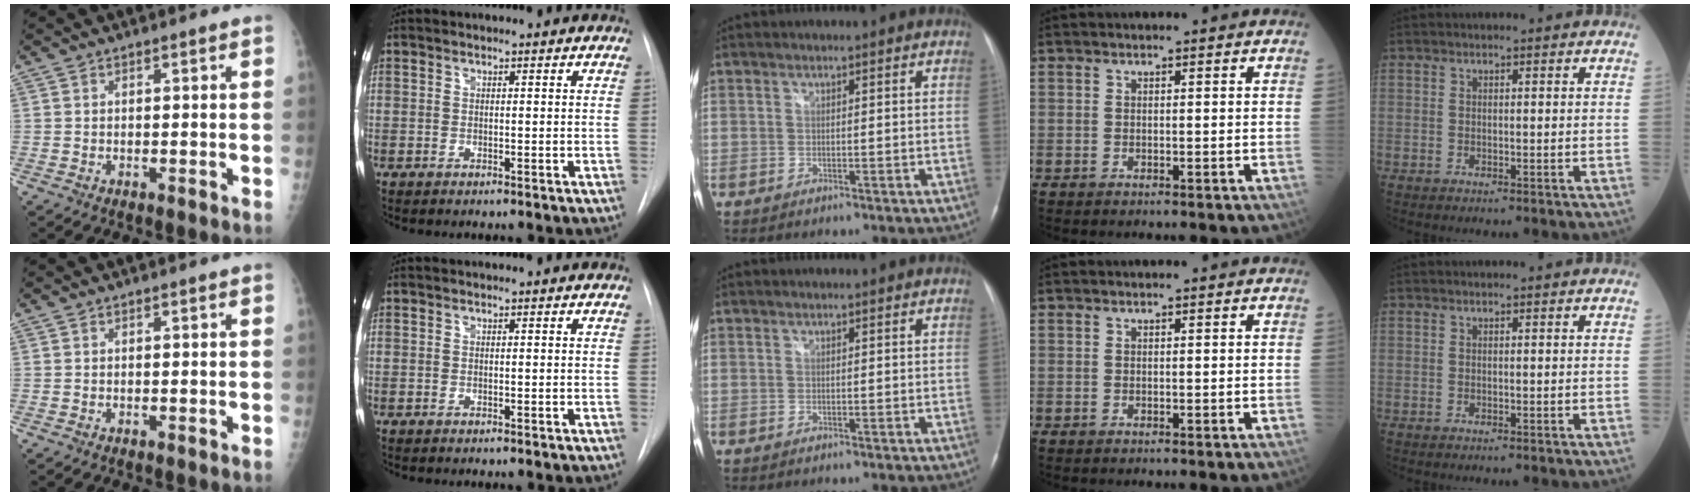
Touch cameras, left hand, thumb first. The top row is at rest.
{}